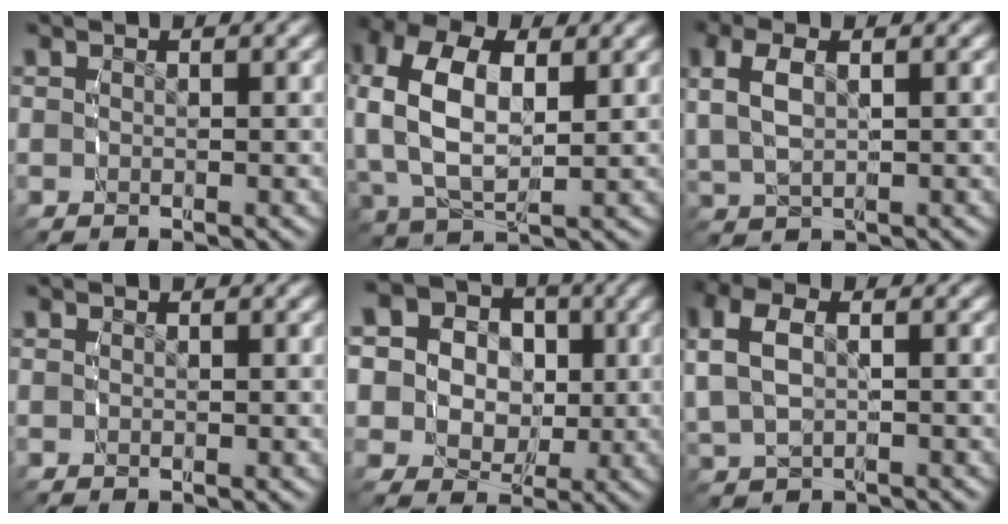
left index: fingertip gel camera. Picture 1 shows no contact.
{"total": 9.0, "force": [1.3, 5.9, 6.6], "torque": [-0.153, -0.017, 0.033]}
{"total": 4.3, "force": [1.1, 2.5, 3.2], "torque": [-0.078, 0.001, 0.028]}
{"total": 0.0}
{"total": 14.2, "force": [0.5, 12.6, 6.4], "torque": [-0.164, -0.042, 0.001]}
{"total": 4.8, "force": [0.8, 3.2, 3.5], "torque": [-0.089, -0.005, 0.024]}